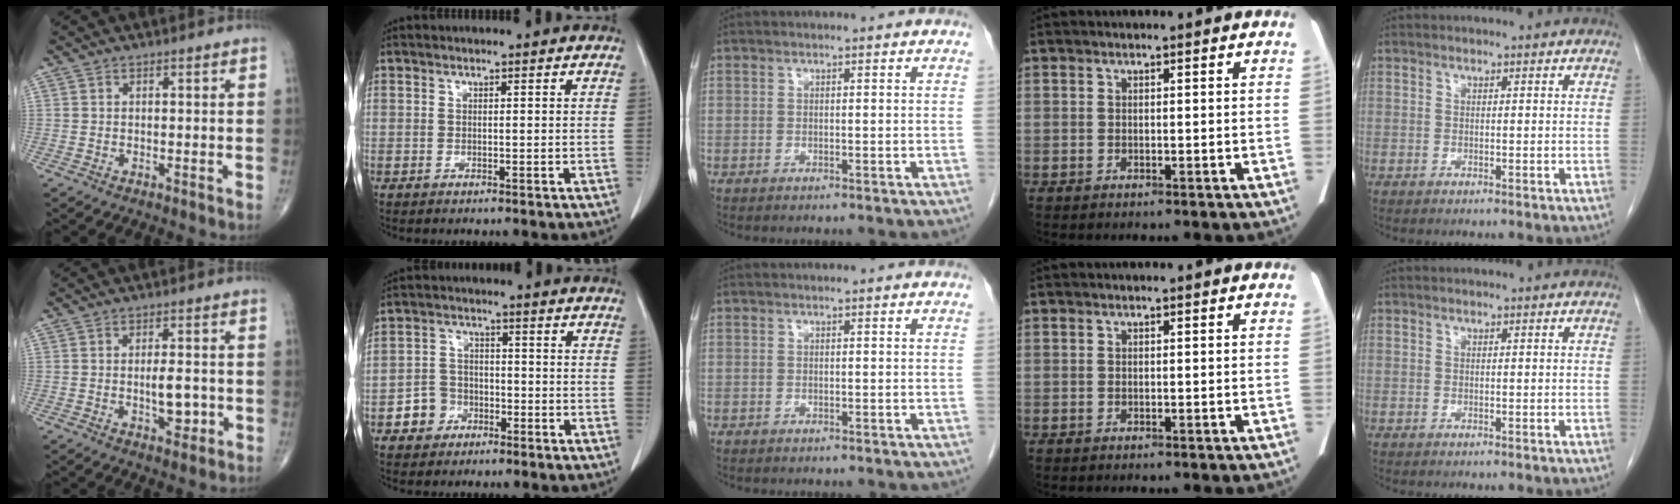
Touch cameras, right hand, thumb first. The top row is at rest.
{"thumb": {"total": 5.2, "force": [-0.8, 2.4, 4.5], "torque": [-0.058, 0.000, -0.009]}, "index": {"total": 4.8, "force": [-2.5, 4.1, 0.7], "torque": [-0.008, 0.019, -0.044]}}